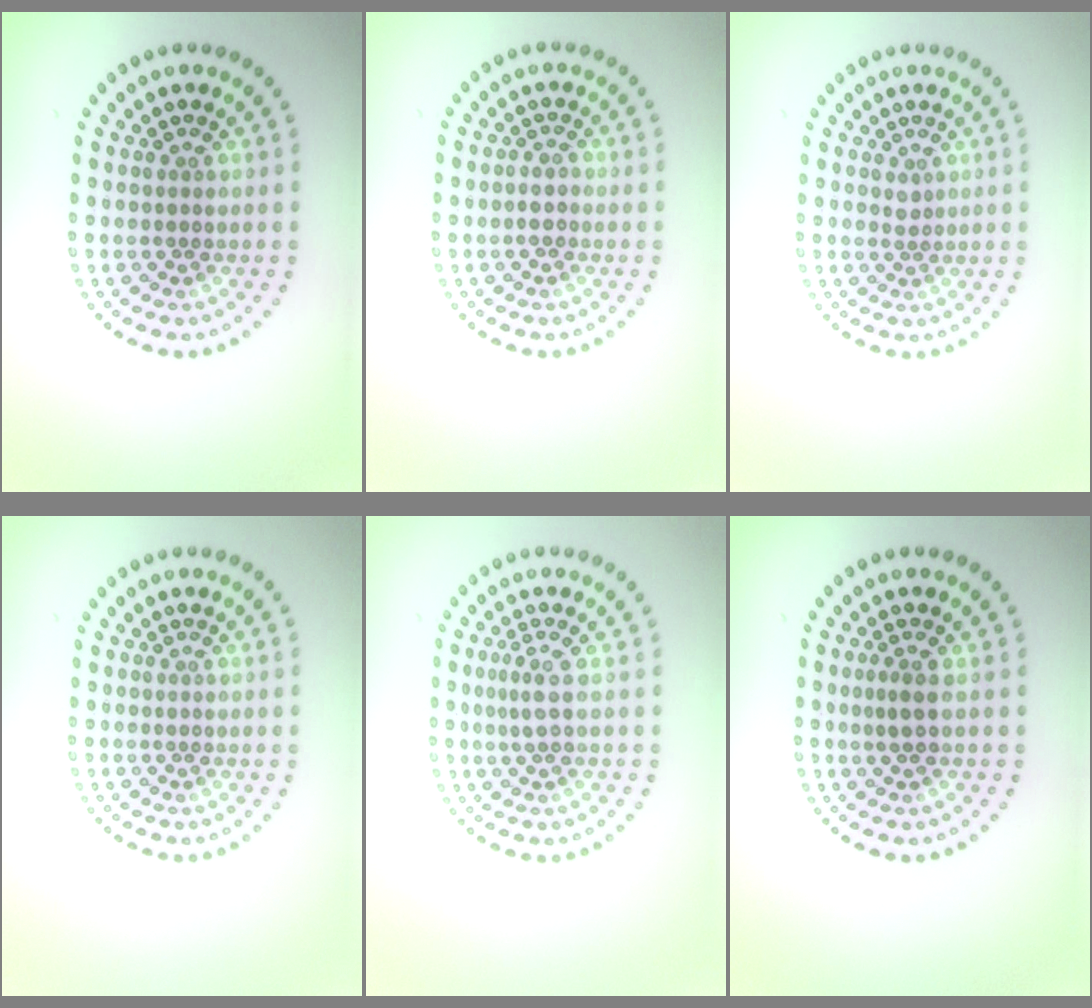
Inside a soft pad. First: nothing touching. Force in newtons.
{"total": 1.2, "press": 1.1, "slide": 0.5}
{"total": 0.9, "press": 0.7, "slide": 0.6}
{"total": 0.0}
{"total": 1.4, "press": 1.2, "slide": 0.9}
{"total": 1.3, "press": 1.0, "slide": 0.8}